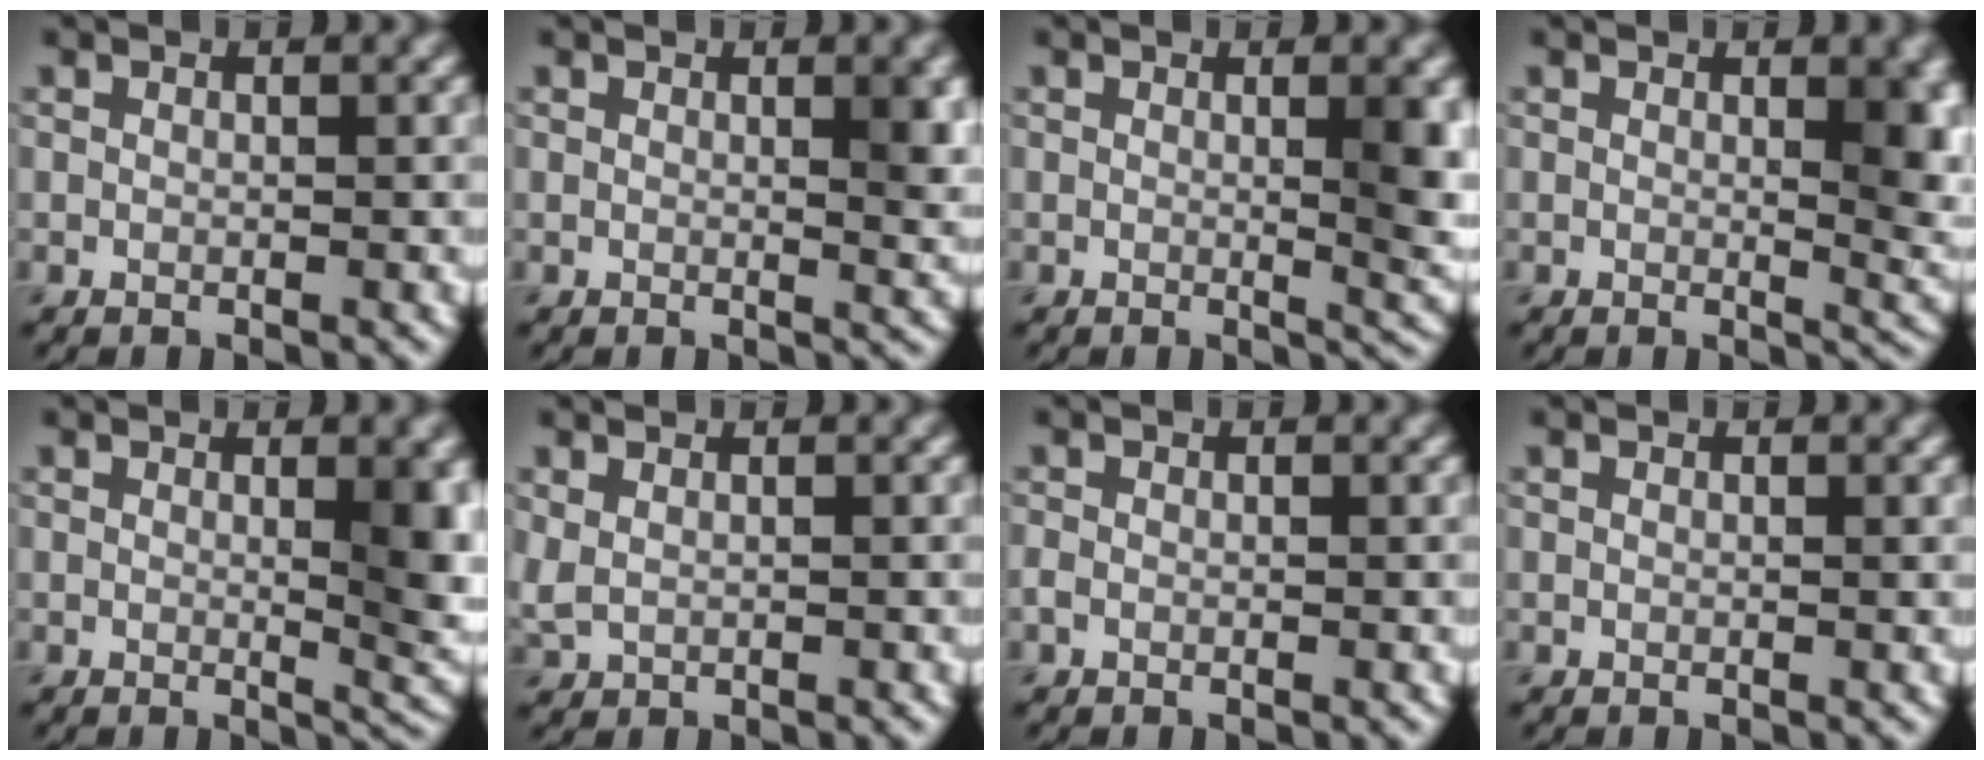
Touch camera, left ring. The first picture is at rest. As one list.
[{"total": 3.1, "force": [0.9, 0.9, 2.8], "torque": [-0.030, -0.002, 0.012]}, {"total": 4.5, "force": [0.5, 1.1, 4.3], "torque": [-0.046, -0.002, 0.007]}, {"total": 5.2, "force": [1.1, 1.8, 4.7], "torque": [-0.042, -0.005, 0.020]}, {"total": 5.3, "force": [0.7, 1.5, 5.0], "torque": [-0.049, -0.004, 0.013]}, {"total": 1.1, "force": [0.4, 0.7, 0.8], "torque": [-0.020, -0.001, 0.013]}, {"total": 0.7, "force": [-0.4, 0.4, 0.3], "torque": [-0.010, -0.001, -0.010]}, {"total": 0.0}]